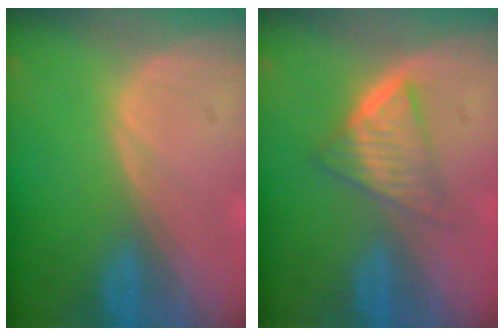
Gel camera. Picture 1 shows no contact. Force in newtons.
{"total": 6.5, "press": 5.5, "slide": 3.5}